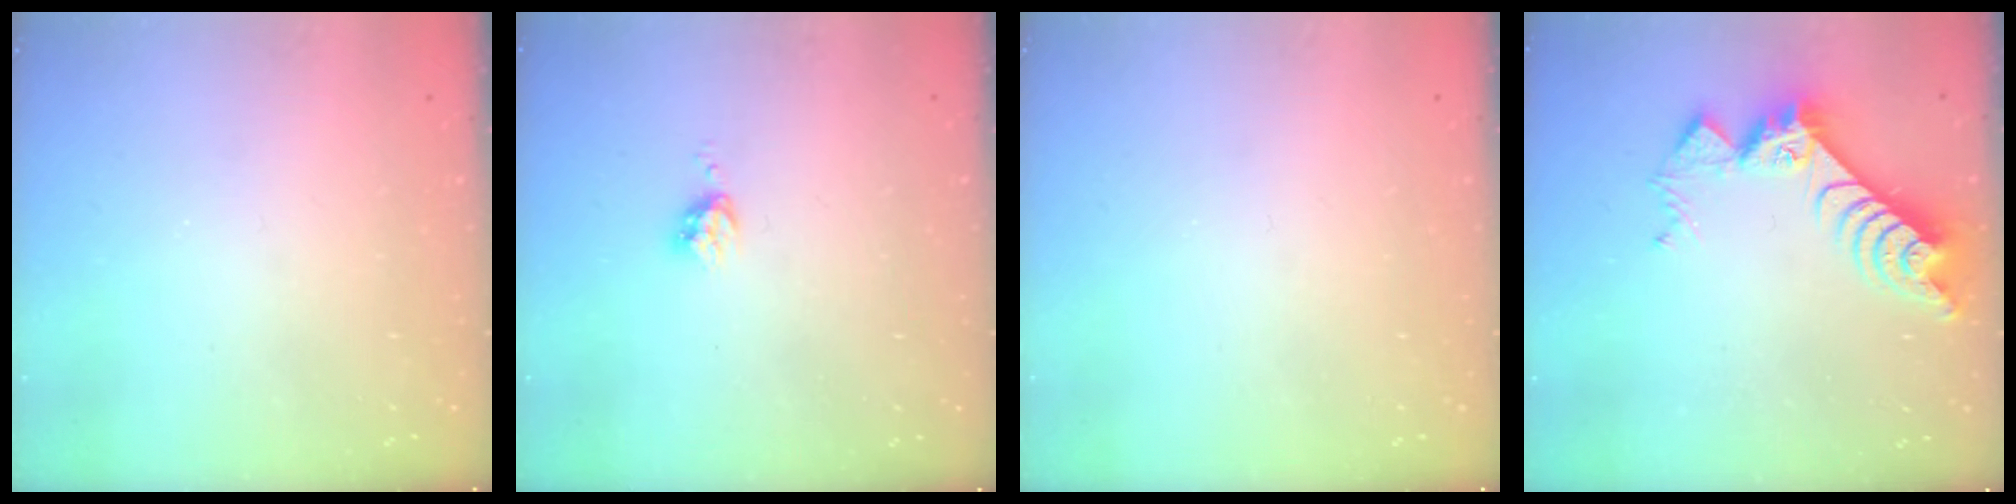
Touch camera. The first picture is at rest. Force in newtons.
{"total": 3.7, "press": 3.7, "slide": 0.5}
{"total": 0.0}
{"total": 9.8, "press": 9.7, "slide": 0.9}